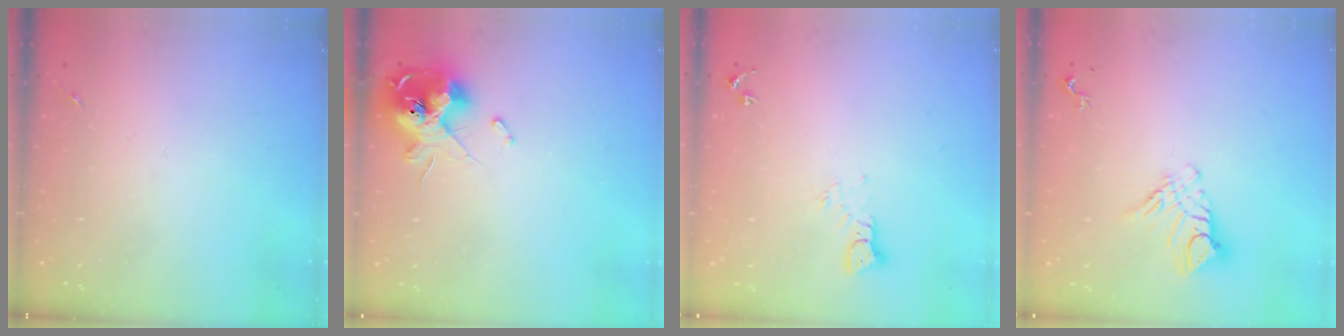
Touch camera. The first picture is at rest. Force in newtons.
{"total": 13.9, "press": 13.8, "slide": 1.9}
{"total": 3.7, "press": 3.7, "slide": 0.4}
{"total": 9.8, "press": 9.7, "slide": 0.8}